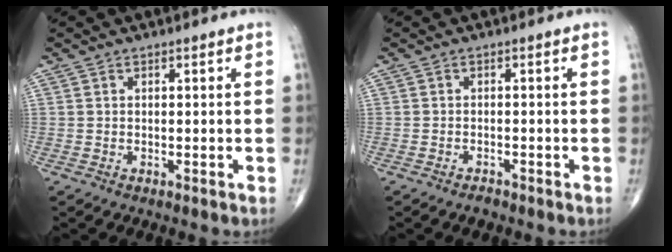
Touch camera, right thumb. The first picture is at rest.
{"total": 1.3, "force": [-1.1, 0.5, 0.5], "torque": [-0.013, 0.006, -0.017]}